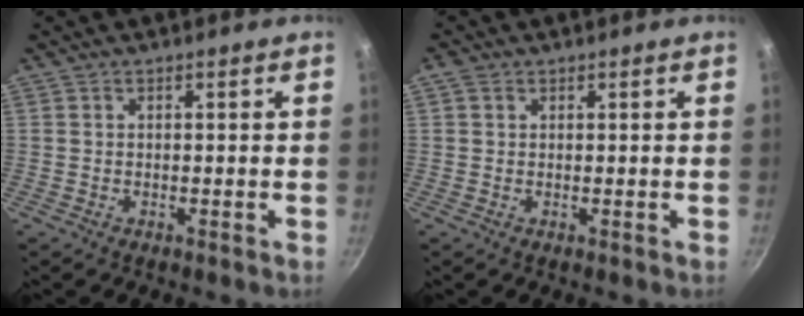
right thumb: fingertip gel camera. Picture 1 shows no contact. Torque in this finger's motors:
{"motor_torque": [0.89, 1.25, 0.17, 0.00, 0.14]}